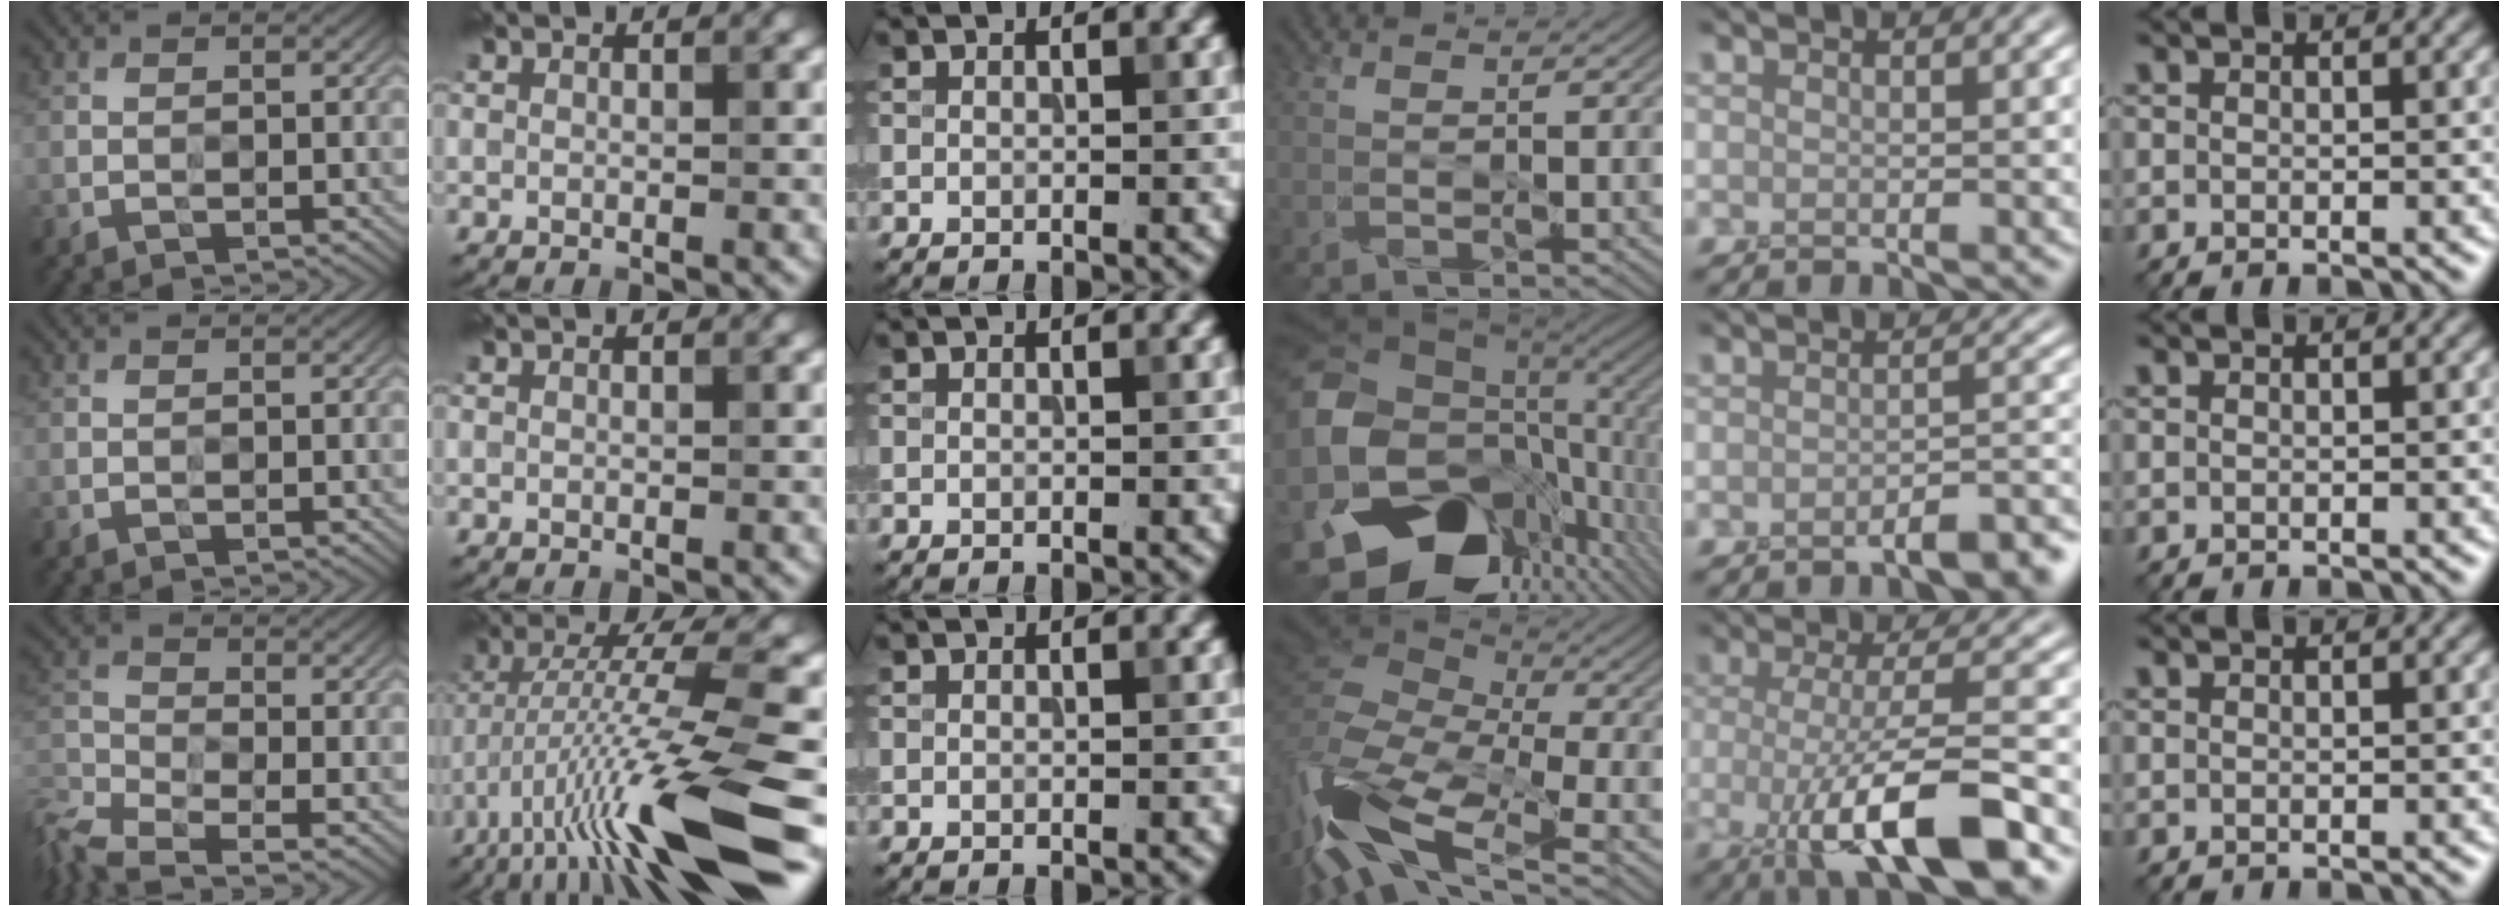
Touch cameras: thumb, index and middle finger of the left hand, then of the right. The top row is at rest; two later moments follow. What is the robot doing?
{"motion": "peel", "object": "tape"}